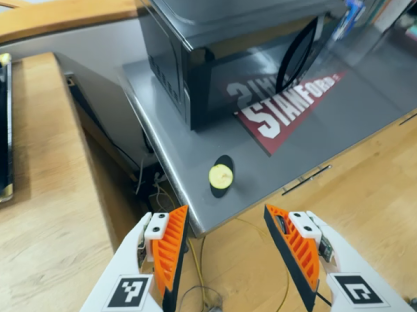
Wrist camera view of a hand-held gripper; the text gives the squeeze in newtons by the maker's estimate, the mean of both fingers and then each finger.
{"total": 0.8, "left": 1.2, "right": 0.4}